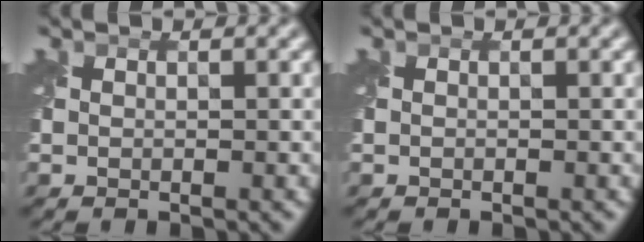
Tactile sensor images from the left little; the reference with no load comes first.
{"total": 0.0}